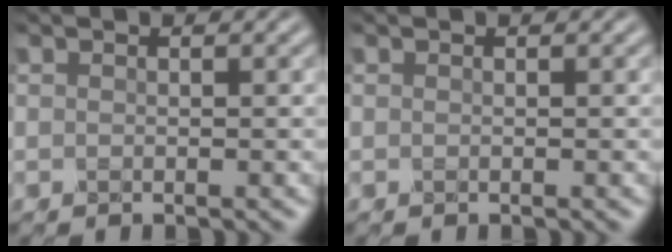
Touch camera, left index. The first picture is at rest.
{"total": 0.0}